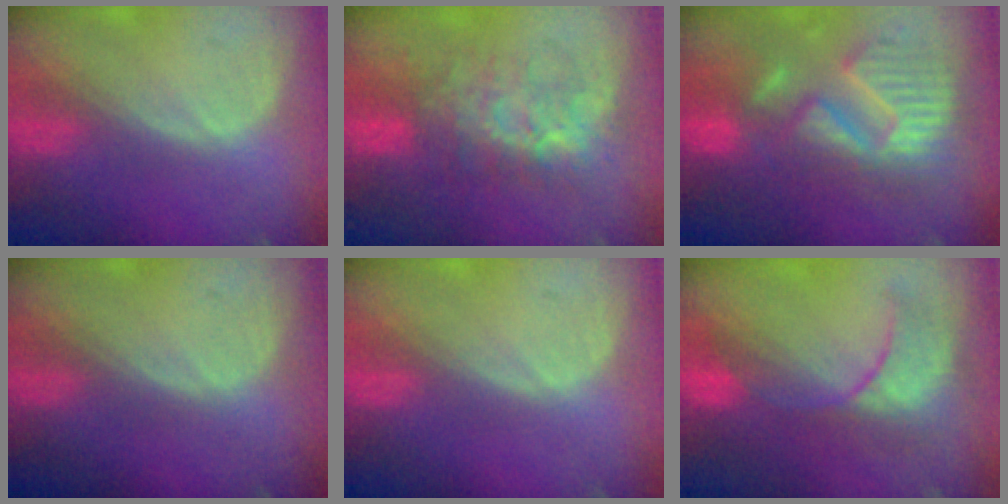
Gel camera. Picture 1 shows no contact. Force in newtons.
{"total": 7.8, "press": 7.7, "slide": 1.4}
{"total": 12.9, "press": 12.8, "slide": 1.4}
{"total": 0.0}
{"total": 0.0}
{"total": 9.2, "press": 8.7, "slide": 2.8}